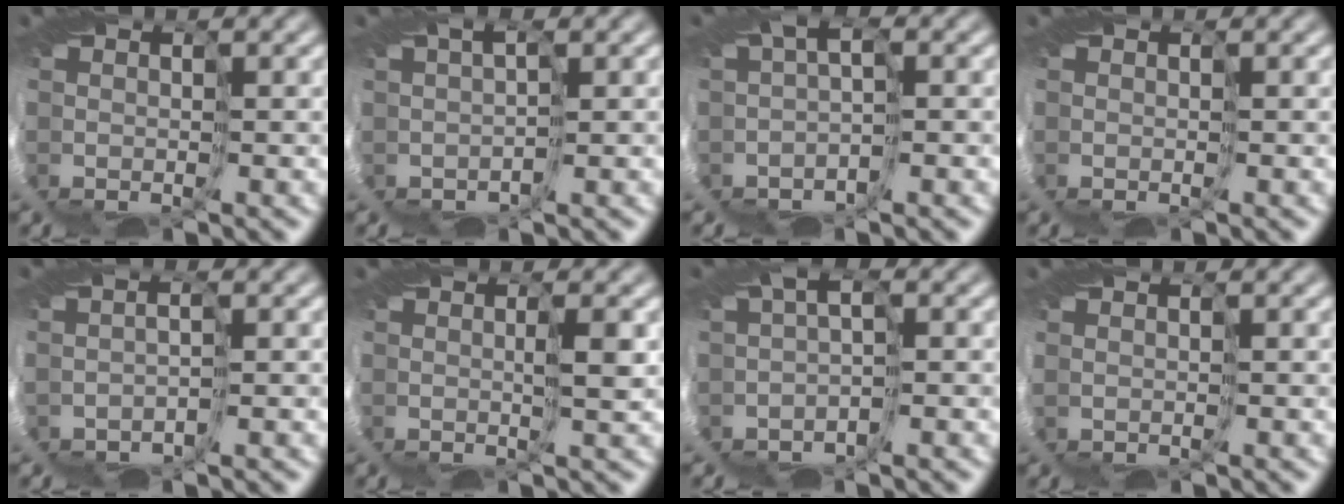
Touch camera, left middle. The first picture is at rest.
{"total": 0.5, "force": [-0.2, -0.4, 0.2], "torque": [0.004, 0.003, -0.002]}
{"total": 1.4, "force": [-1.3, 0.1, 0.5], "torque": [-0.015, -0.005, -0.028]}
{"total": 0.0}
{"total": 1.4, "force": [-1.3, -0.3, 0.0], "torque": [0.001, -0.004, -0.019]}
{"total": 0.9, "force": [0.2, -0.7, 0.7], "torque": [-0.013, 0.005, 0.002]}
{"total": 1.4, "force": [-1.3, 0.1, 0.5], "torque": [-0.015, -0.005, -0.029]}
{"total": 0.0}